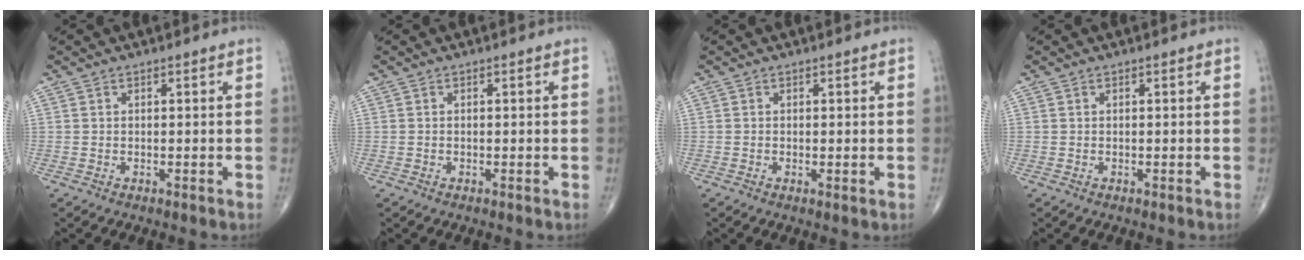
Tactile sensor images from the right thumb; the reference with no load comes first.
{"total": 0.0}
{"total": 0.7, "force": [-0.1, 0.1, 0.7], "torque": [-0.015, -0.006, -0.003]}
{"total": 0.0}